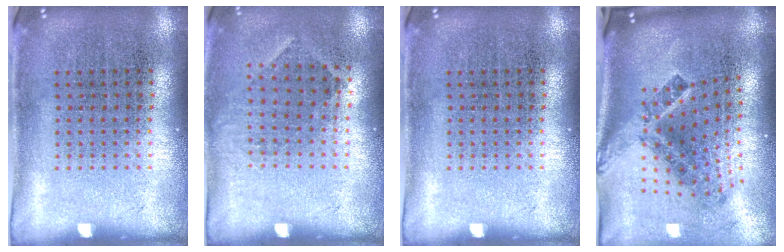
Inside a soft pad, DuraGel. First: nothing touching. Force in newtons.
{"total": 0.9, "press": 0.7, "slide": 0.5}
{"total": 0.0}
{"total": 2.8, "press": 1.7, "slide": 2.2}